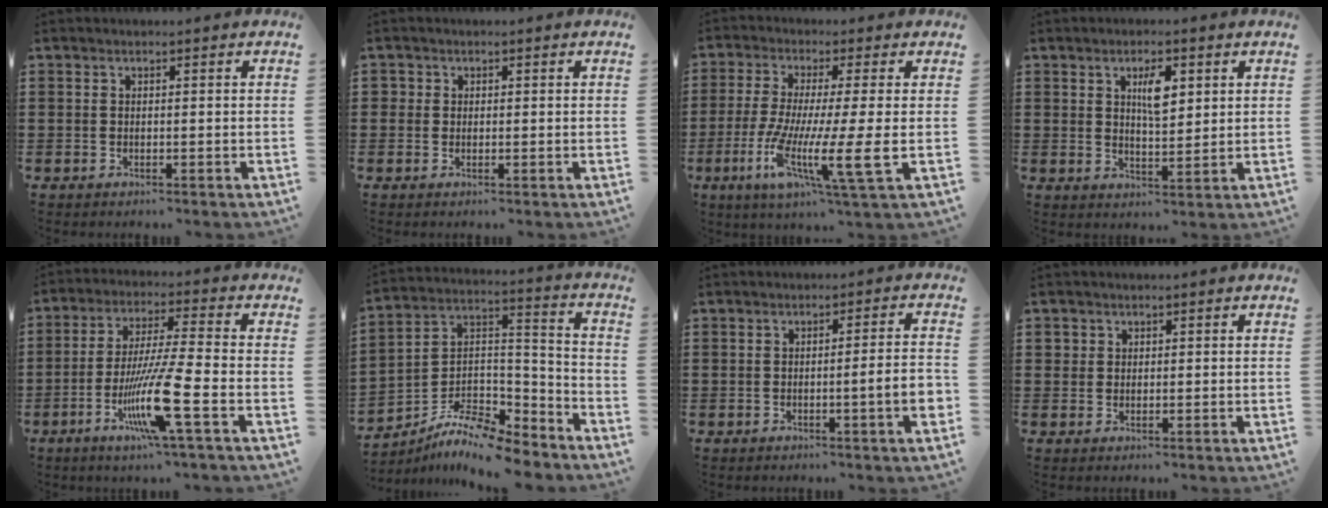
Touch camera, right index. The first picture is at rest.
{"total": 0.9, "force": [0.2, 0.9, 0.1], "torque": [-0.004, 0.006, 0.004]}
{"total": 11.3, "force": [-3.2, 0.4, 10.9], "torque": [-0.229, -0.023, -0.067]}
{"total": 4.9, "force": [1.9, 1.8, 4.1], "torque": [-0.064, -0.004, 0.025]}
{"total": 12.0, "force": [-4.9, 0.3, 11.0], "torque": [-0.220, -0.013, -0.094]}
{"total": 9.5, "force": [-8.3, 2.5, 3.9], "torque": [-0.080, 0.015, -0.165]}
{"total": 4.7, "force": [-1.2, -0.1, 4.5], "torque": [-0.075, -0.011, -0.019]}
{"total": 1.3, "force": [0.7, 1.1, 0.1], "torque": [-0.005, 0.006, 0.014]}